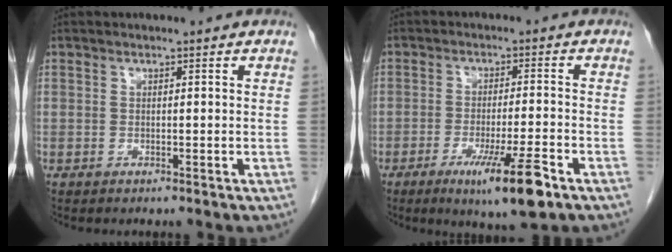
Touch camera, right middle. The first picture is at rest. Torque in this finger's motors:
{"motor_torque": [1.60, -0.54, 0.62, 0.17]}